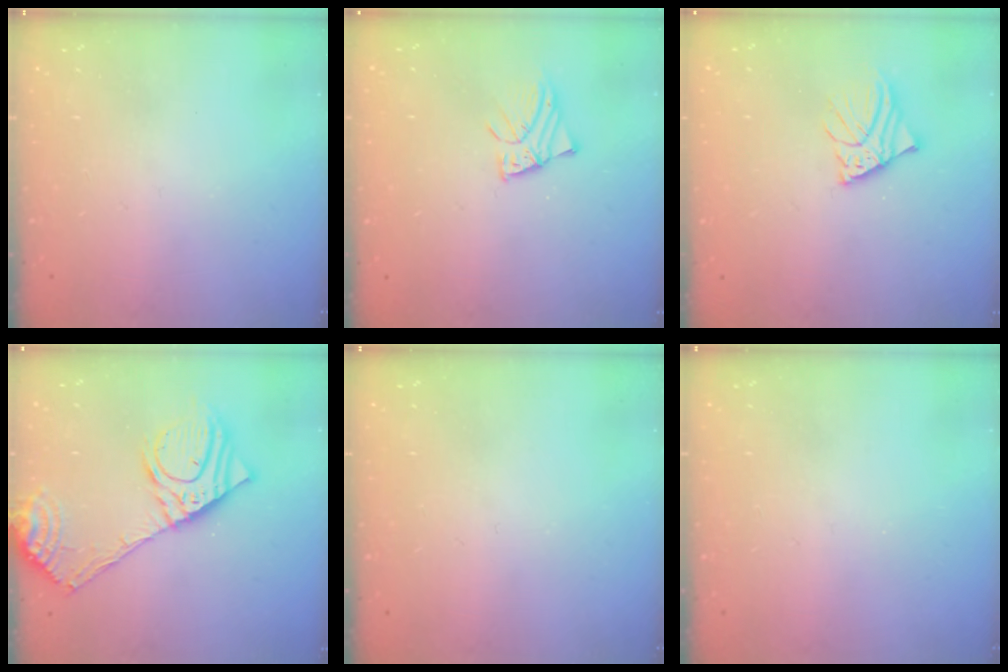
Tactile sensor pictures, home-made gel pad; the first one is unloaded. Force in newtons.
{"total": 3.2, "press": 3.2, "slide": 0.1}
{"total": 5.4, "press": 5.4, "slide": 0.6}
{"total": 17.2, "press": 16.8, "slide": 3.3}
{"total": 0.0}
{"total": 0.0}